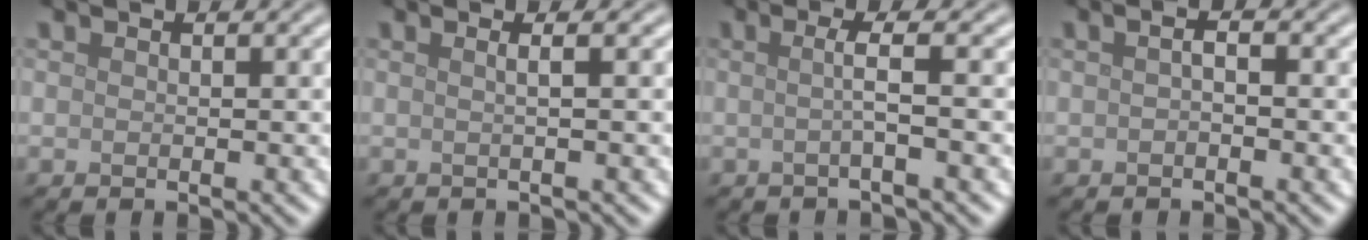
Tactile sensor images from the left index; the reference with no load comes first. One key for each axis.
{"total": 2.6, "fx": 0.8, "fy": 1.2, "fz": 2.2, "tx": -0.011, "ty": 0.008, "tz": -0.021}
{"total": 2.3, "fx": -0.1, "fy": 0.4, "fz": 2.3, "tx": -0.038, "ty": -0.001, "tz": -0.010}
{"total": 1.0, "fx": -0.2, "fy": 0.2, "fz": 0.9, "tx": -0.018, "ty": 0.001, "tz": -0.004}